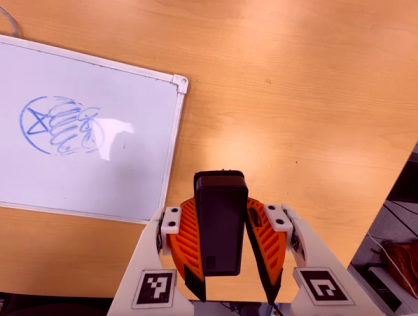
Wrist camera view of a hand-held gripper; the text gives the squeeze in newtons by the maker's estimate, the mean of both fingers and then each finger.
{"total": 7.8, "left": 7.0, "right": 8.6}